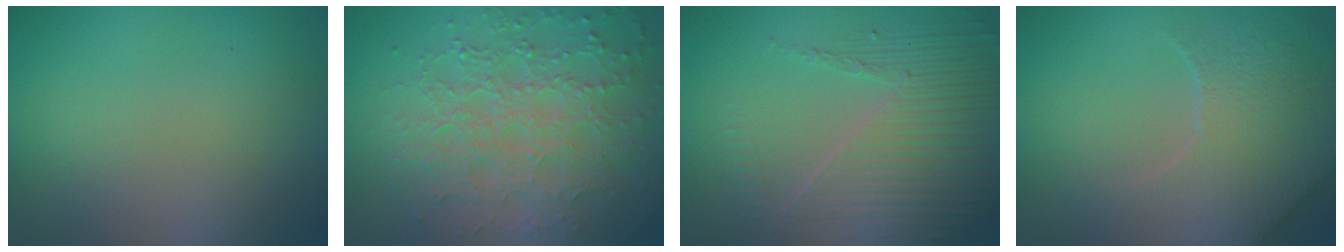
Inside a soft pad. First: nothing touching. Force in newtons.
{"total": 7.7, "press": 5.6, "slide": 5.2}
{"total": 5.1, "press": 4.2, "slide": 2.9}
{"total": 4.4, "press": 4.3, "slide": 1.1}